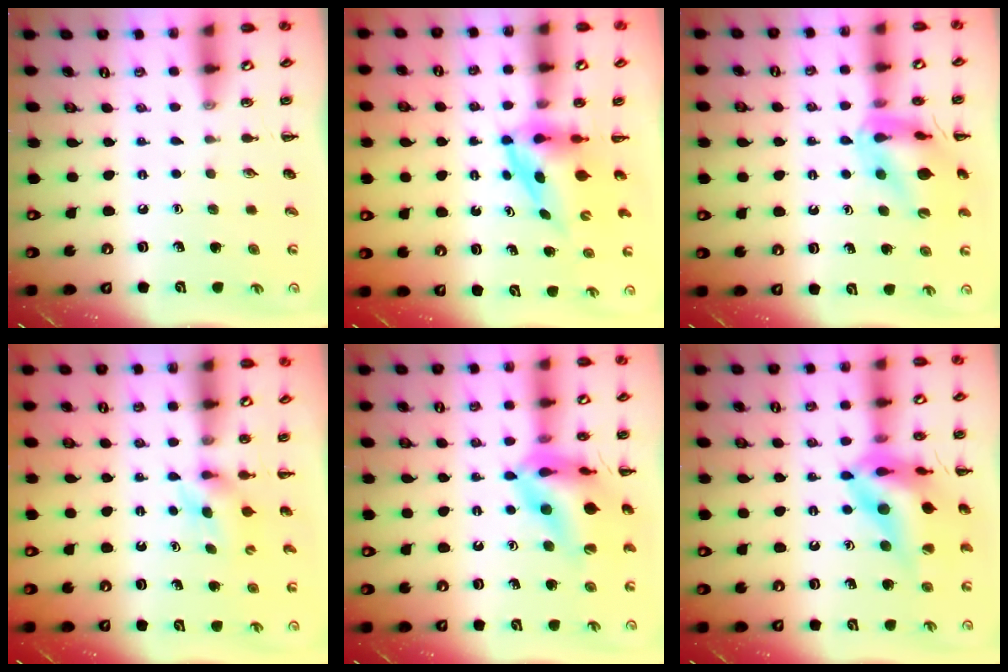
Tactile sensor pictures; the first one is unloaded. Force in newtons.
{"total": 3.9, "press": 3.8, "slide": 0.6}
{"total": 14.2, "press": 13.9, "slide": 2.7}
{"total": 4.3, "press": 4.0, "slide": 1.5}
{"total": 16.9, "press": 16.6, "slide": 3.3}
{"total": 17.9, "press": 17.5, "slide": 3.6}